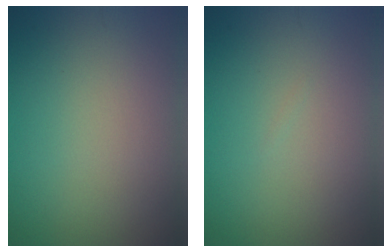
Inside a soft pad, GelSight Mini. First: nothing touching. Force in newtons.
{"total": 0.0}